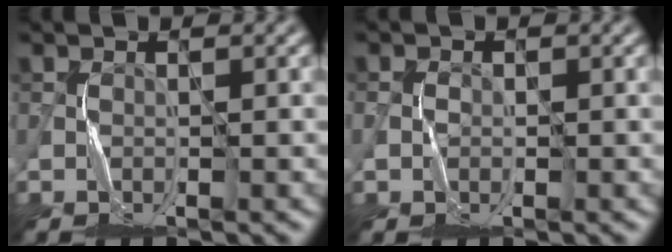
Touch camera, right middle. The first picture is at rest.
{"total": 0.9, "force": [-0.2, 0.8, 0.4], "torque": [-0.005, -0.001, -0.007]}